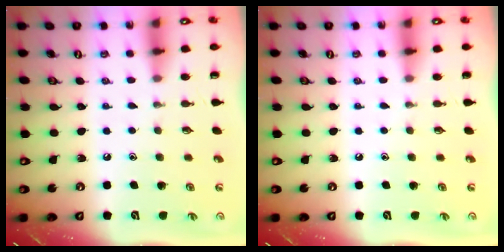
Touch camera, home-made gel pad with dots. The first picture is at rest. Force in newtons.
{"total": 0.0}